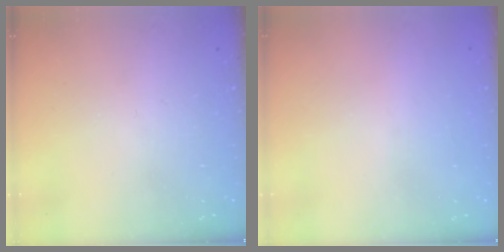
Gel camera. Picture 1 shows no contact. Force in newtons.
{"total": 0.9, "press": 0.9, "slide": 0.1}